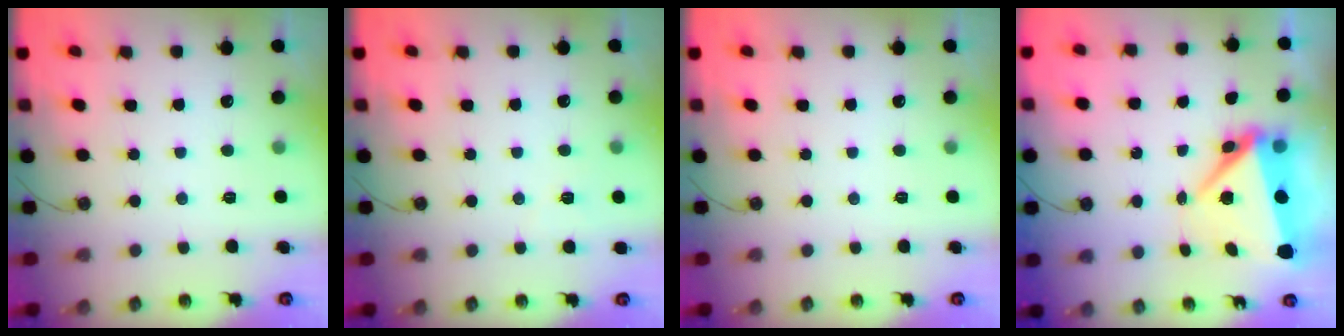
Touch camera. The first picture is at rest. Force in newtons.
{"total": 2.9, "press": 2.1, "slide": 2.0}
{"total": 0.0}
{"total": 8.3, "press": 8.1, "slide": 2.0}